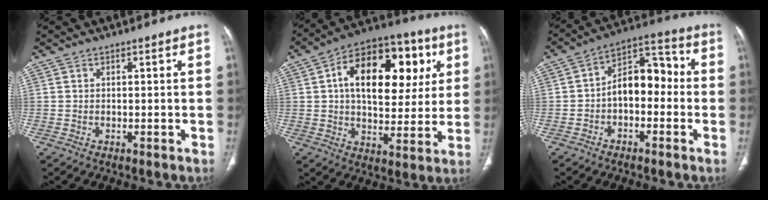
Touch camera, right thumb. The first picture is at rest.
{"total": 22.2, "force": [5.9, 12.9, 17.2], "torque": [-0.214, 0.011, 0.082]}
{"total": 10.7, "force": [-1.4, 6.7, 8.2], "torque": [-0.093, 0.045, -0.036]}